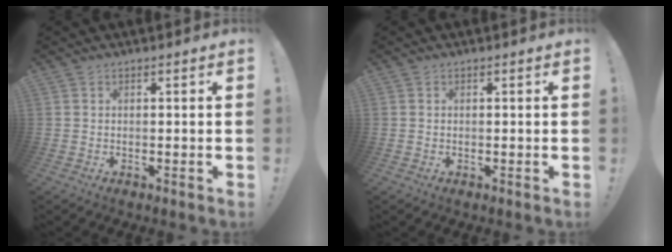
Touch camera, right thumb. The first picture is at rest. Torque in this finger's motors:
{"motor_torque": [-0.03, -0.28, -0.04, 0.08, 0.01]}